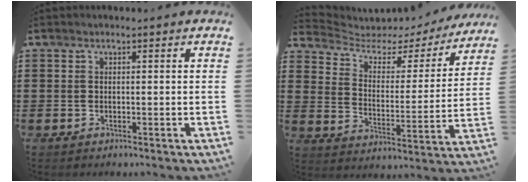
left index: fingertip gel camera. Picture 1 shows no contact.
{"total": 3.7, "force": [2.7, 2.1, 1.5], "torque": [-0.051, -0.020, 0.037]}